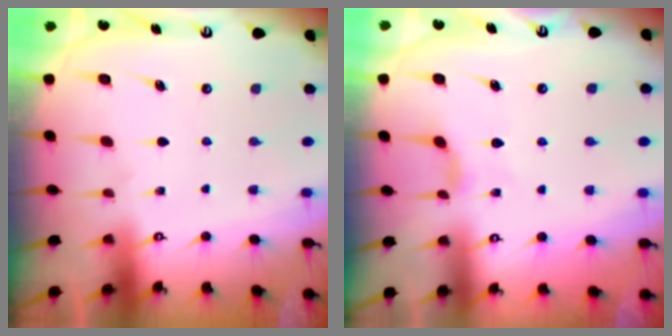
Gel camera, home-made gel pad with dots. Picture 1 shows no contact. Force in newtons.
{"total": 2.9, "press": 2.9, "slide": 0.5}